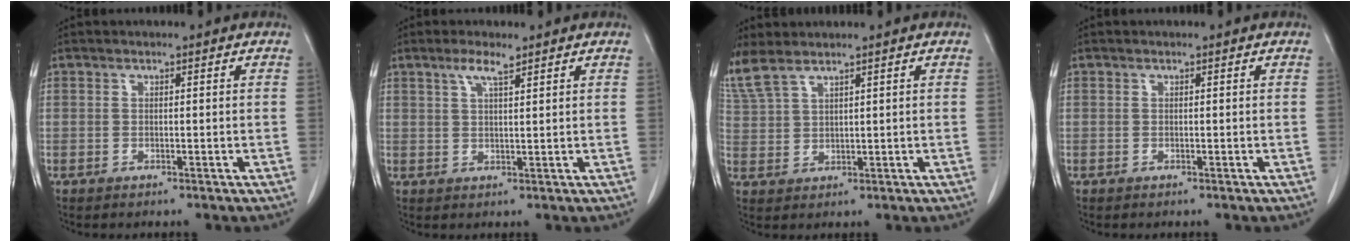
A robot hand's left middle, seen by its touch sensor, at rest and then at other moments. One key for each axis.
{"total": 3.0, "fx": 2.0, "fy": 0.3, "fz": 2.2, "tx": -0.047, "ty": 0.003, "tz": 0.039}
{"total": 5.2, "fx": 4.5, "fy": 0.8, "fz": 2.3, "tx": -0.071, "ty": 0.012, "tz": 0.110}
{"total": 0.0}